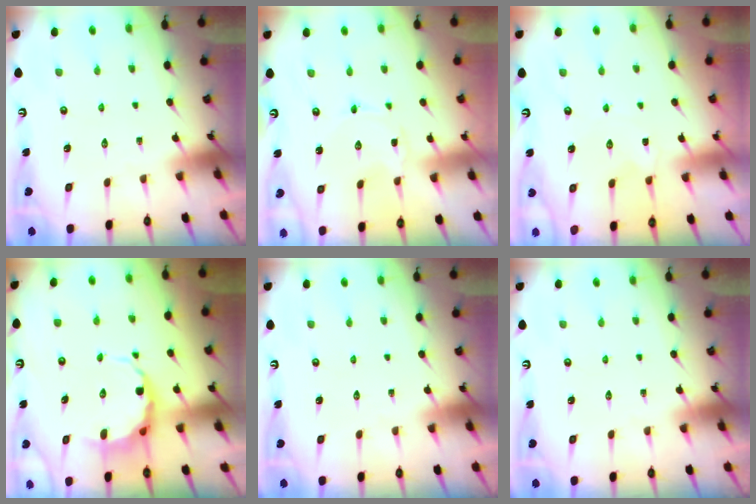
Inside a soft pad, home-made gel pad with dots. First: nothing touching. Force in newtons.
{"total": 0.7, "press": 0.7, "slide": 0.1}
{"total": 1.2, "press": 1.2, "slide": 0.4}
{"total": 6.4, "press": 6.0, "slide": 2.3}
{"total": 0.0}
{"total": 0.0}